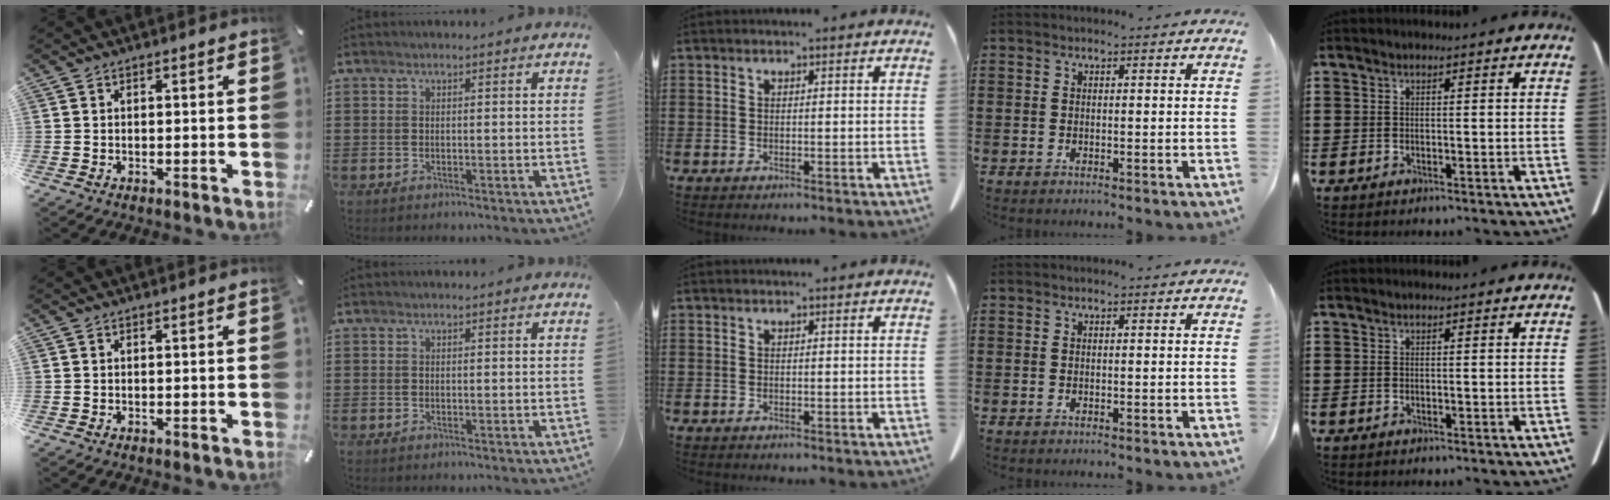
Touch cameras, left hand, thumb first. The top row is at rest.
{}